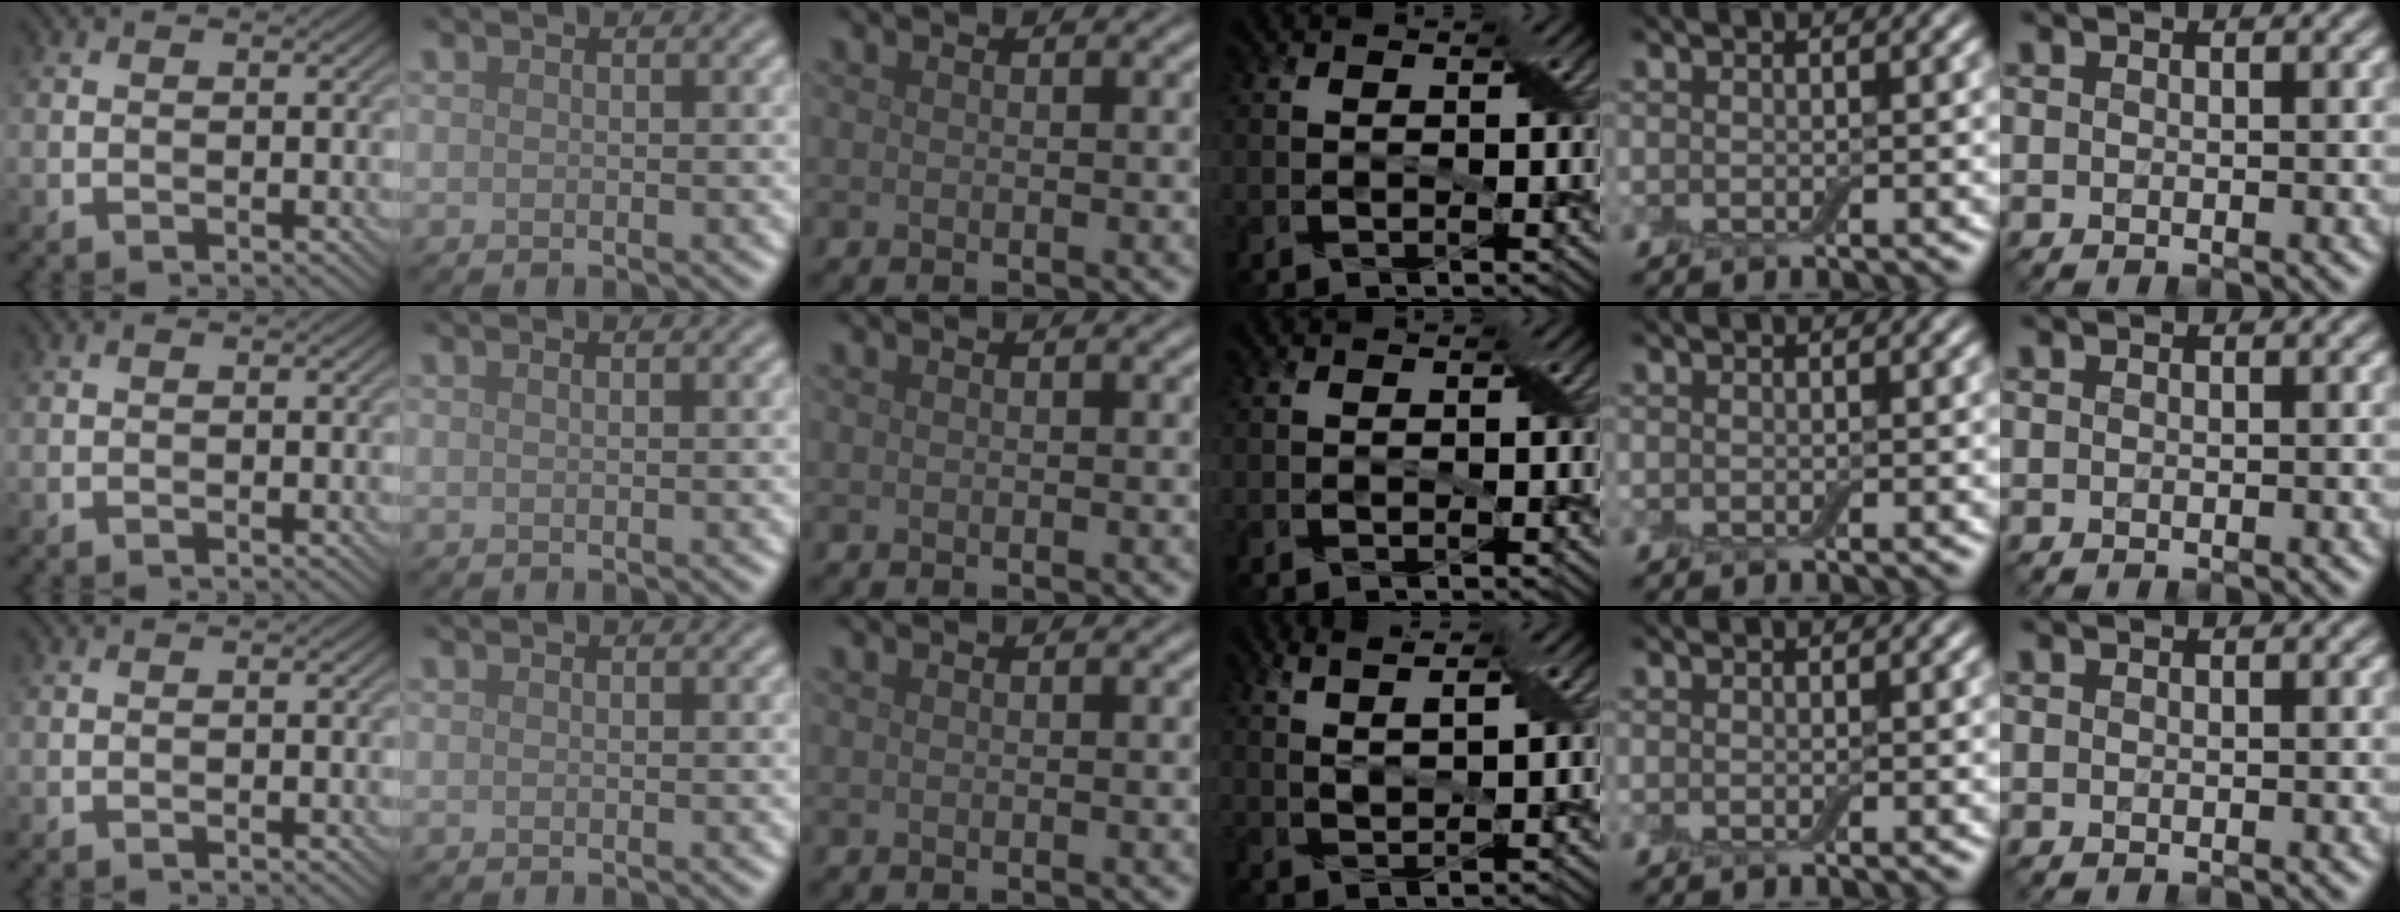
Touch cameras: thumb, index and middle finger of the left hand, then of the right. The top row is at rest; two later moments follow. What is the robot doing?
{"motion": "peel", "object": "adhesive wrap"}